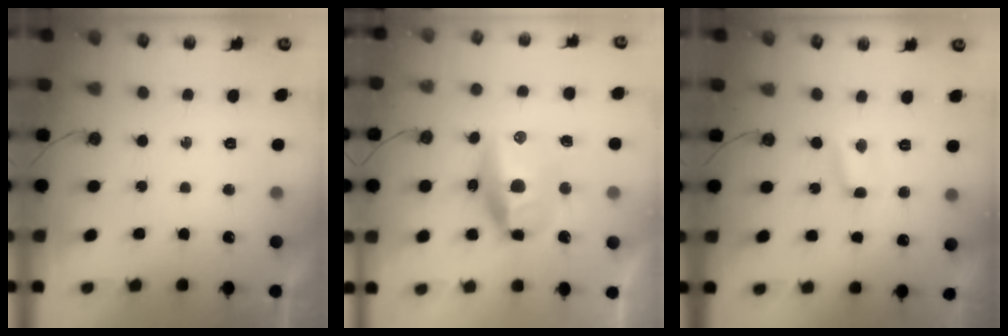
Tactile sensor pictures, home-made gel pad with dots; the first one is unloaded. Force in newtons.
{"total": 18.1, "press": 16.0, "slide": 8.5}
{"total": 1.8, "press": 1.8, "slide": 0.2}